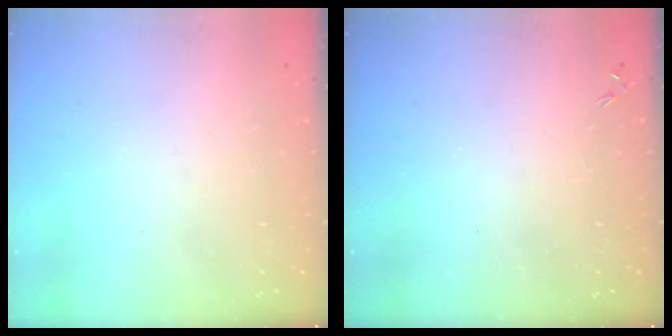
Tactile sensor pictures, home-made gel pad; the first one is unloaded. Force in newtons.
{"total": 0.0}